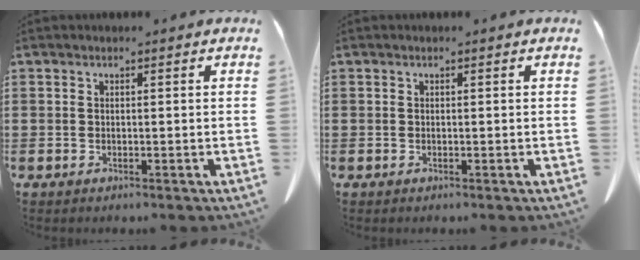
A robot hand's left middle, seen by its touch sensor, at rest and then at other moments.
{"total": 0.0}